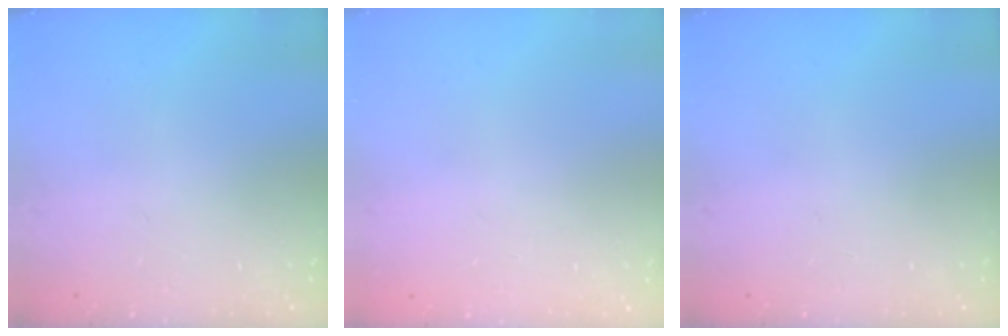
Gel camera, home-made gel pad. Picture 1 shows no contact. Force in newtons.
{"total": 0.0}
{"total": 0.0}